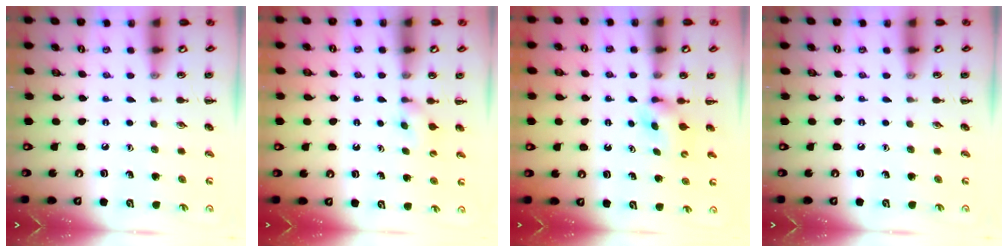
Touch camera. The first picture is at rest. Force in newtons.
{"total": 3.3, "press": 3.1, "slide": 1.3}
{"total": 2.9, "press": 2.6, "slide": 1.3}
{"total": 0.0}